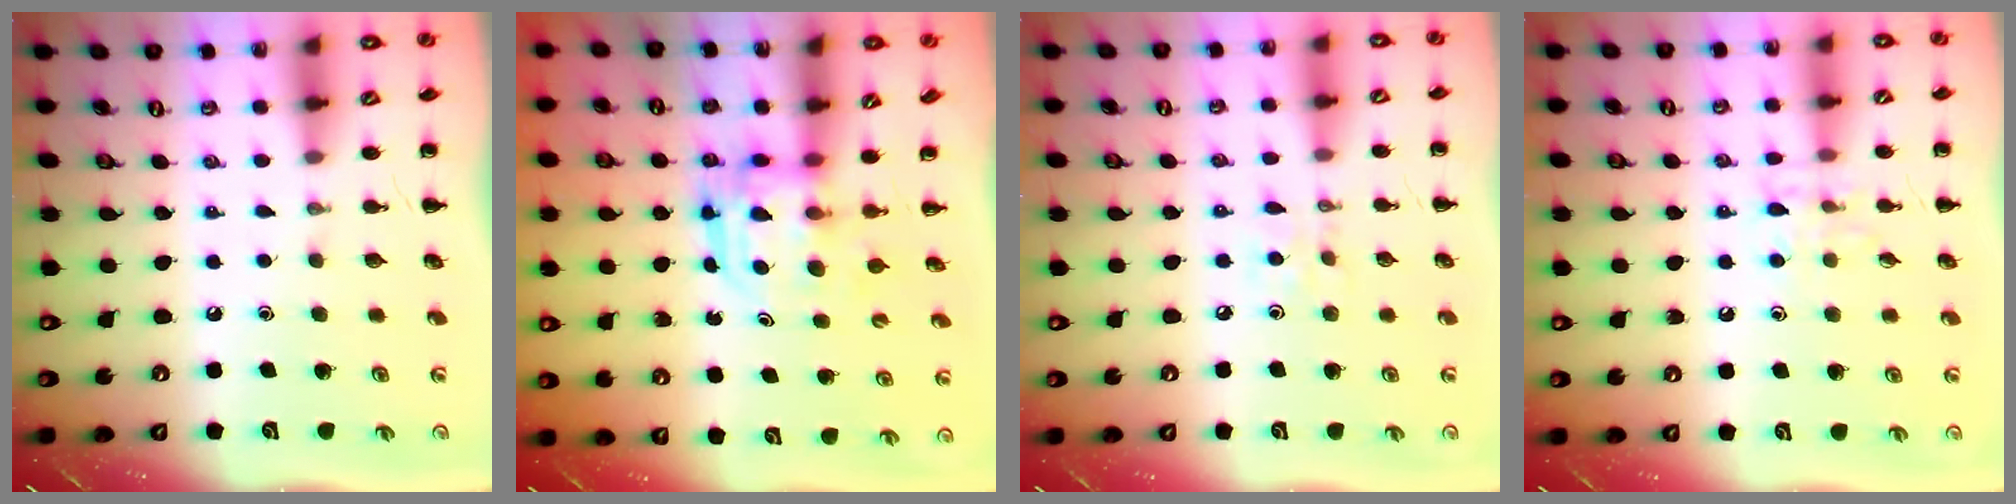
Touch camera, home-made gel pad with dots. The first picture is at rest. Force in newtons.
{"total": 3.1, "press": 3.1, "slide": 0.2}
{"total": 5.4, "press": 5.1, "slide": 1.8}
{"total": 7.1, "press": 7.0, "slide": 0.9}